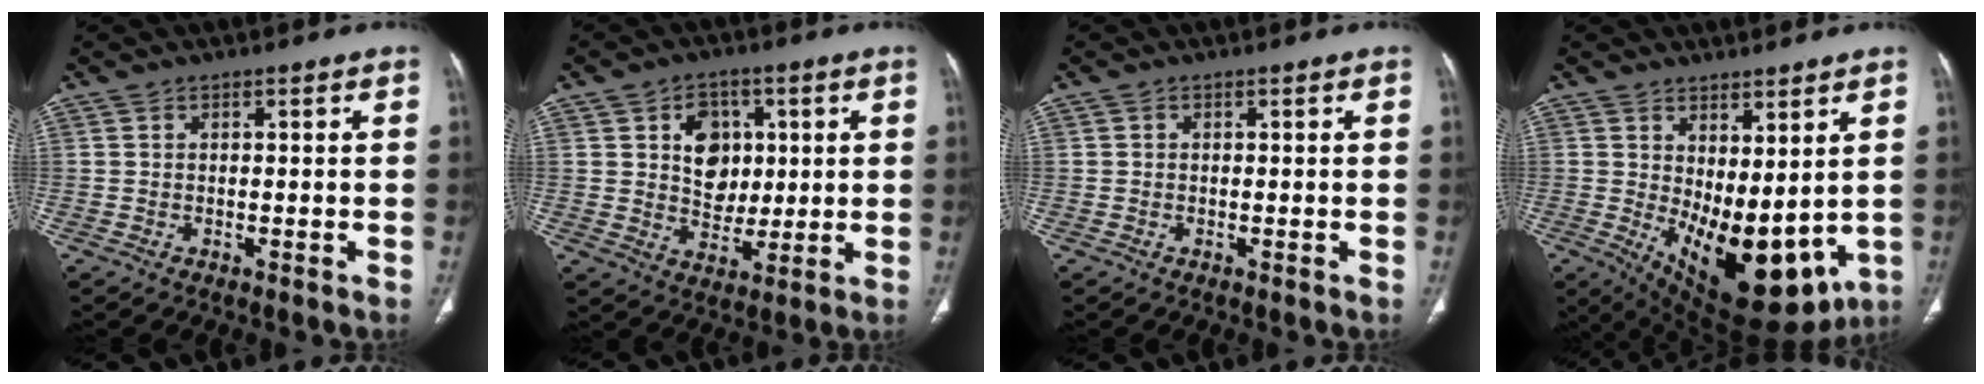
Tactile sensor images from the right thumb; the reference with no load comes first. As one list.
[{"total": 8.9, "force": [2.3, 7.1, 4.8], "torque": [-0.034, -0.008, 0.041]}, {"total": 0.0}, {"total": 17.2, "force": [-0.3, 8.2, 15.2], "torque": [-0.221, -0.033, 0.030]}]